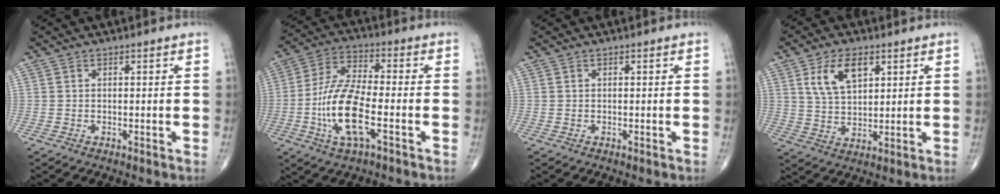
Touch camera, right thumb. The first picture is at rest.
{"total": 13.8, "force": [-4.0, 4.6, 12.3], "torque": [-0.254, 0.019, -0.079]}
{"total": 0.0}
{"total": 8.5, "force": [3.7, 4.5, 6.2], "torque": [-0.099, -0.014, 0.074]}